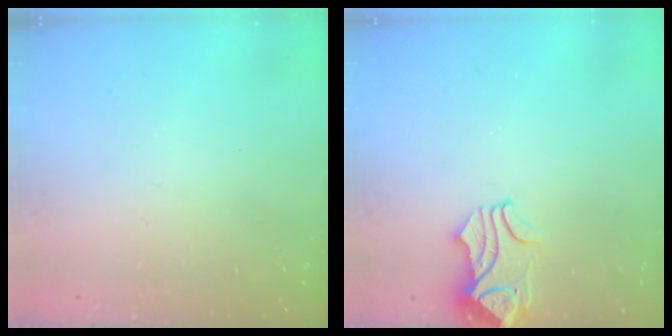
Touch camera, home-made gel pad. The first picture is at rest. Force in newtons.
{"total": 2.0, "press": 1.8, "slide": 1.0}